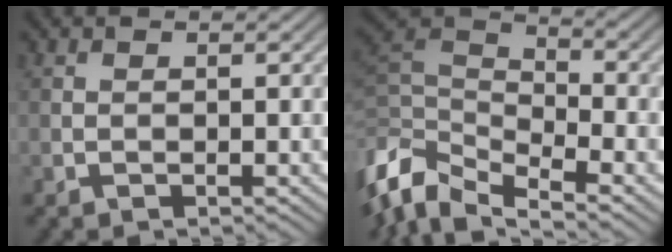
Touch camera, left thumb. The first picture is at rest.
{"total": 9.1, "force": [-4.5, 4.4, 6.5], "torque": [-0.152, -0.012, -0.099]}